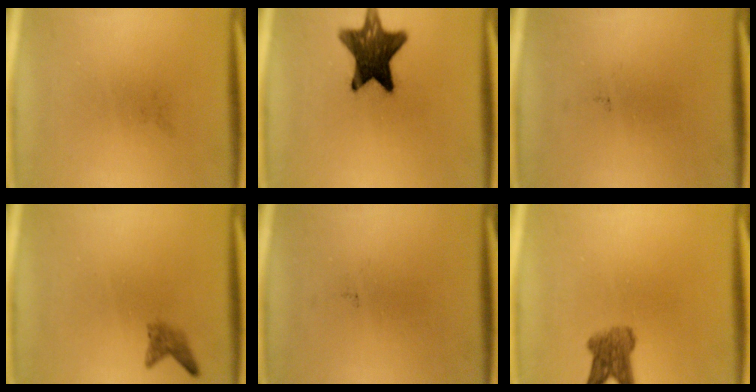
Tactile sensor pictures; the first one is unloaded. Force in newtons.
{"total": 13.0}
{"total": 0.0}
{"total": 1.6}
{"total": 0.0}
{"total": 4.7}